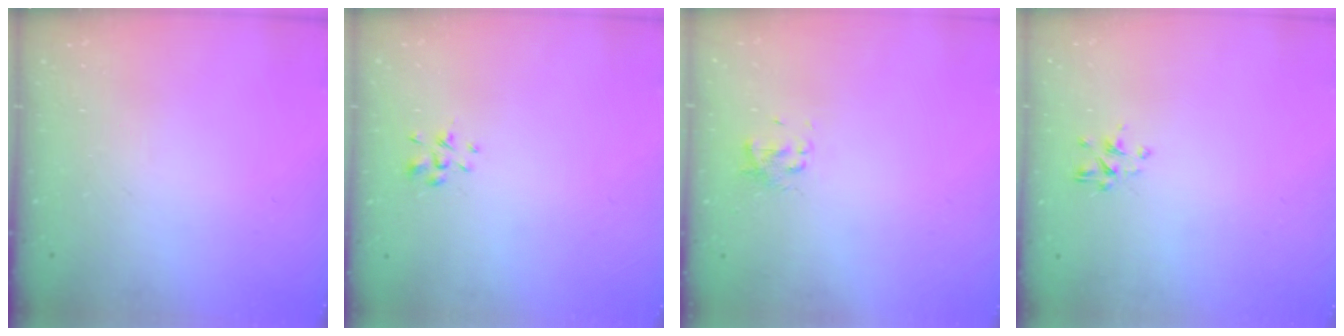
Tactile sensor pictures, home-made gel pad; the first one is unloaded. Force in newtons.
{"total": 1.3, "press": 1.1, "slide": 0.5}
{"total": 2.8, "press": 2.7, "slide": 0.7}
{"total": 1.8, "press": 1.7, "slide": 0.7}